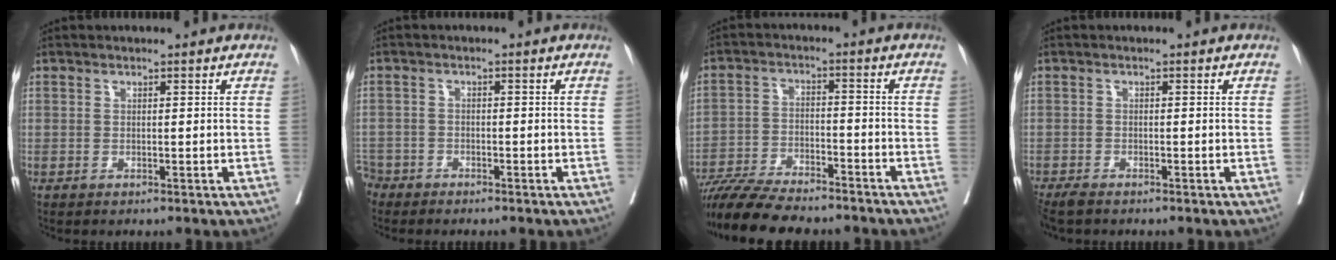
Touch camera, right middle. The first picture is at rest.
{"total": 3.5, "force": [-3.1, 1.7, -0.4], "torque": [0.005, 0.002, -0.065]}
{"total": 14.4, "force": [-12.7, 2.4, 6.3], "torque": [-0.104, -0.009, -0.200]}
{"total": 3.3, "force": [-2.8, 0.8, 1.5], "torque": [-0.025, -0.009, -0.049]}